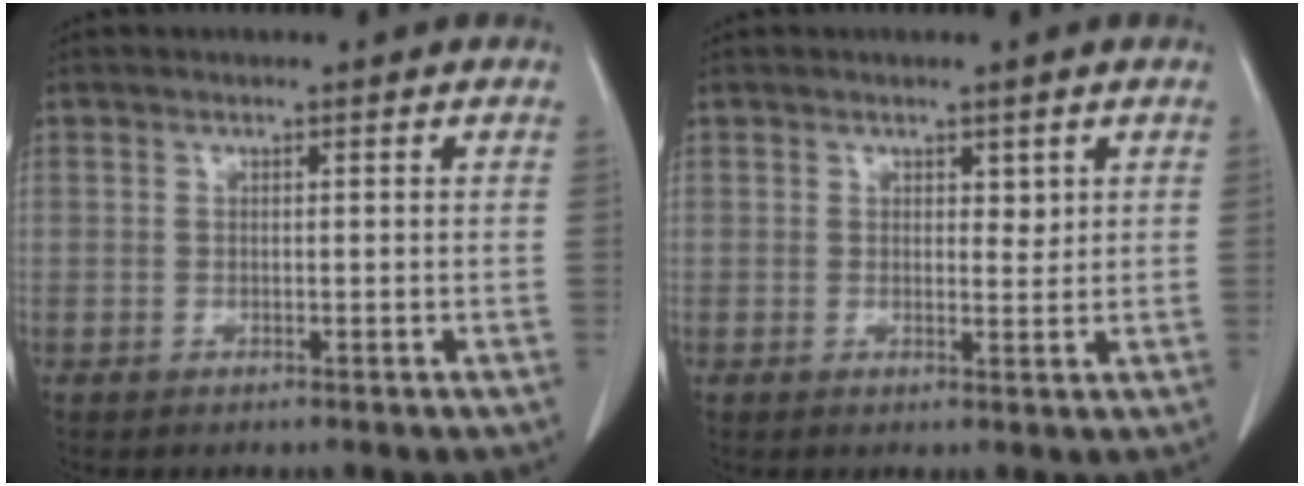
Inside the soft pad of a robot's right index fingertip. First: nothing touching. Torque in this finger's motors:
{"motor_torque": [-0.16, 0.13, 0.06, -0.01]}